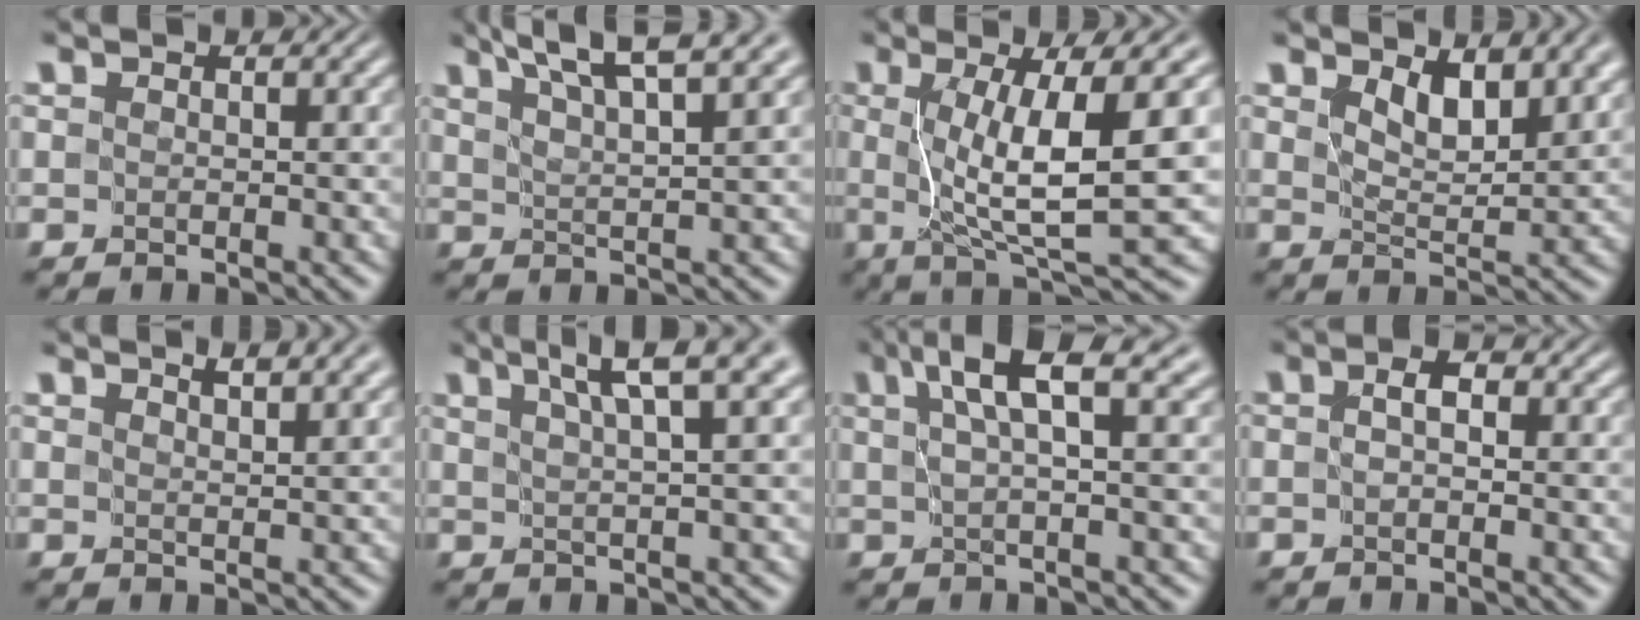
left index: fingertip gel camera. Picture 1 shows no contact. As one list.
[{"total": 7.3, "force": [5.5, 1.2, 4.7], "torque": [-0.056, 0.024, 0.062]}, {"total": 8.5, "force": [0.6, 1.1, 8.4], "torque": [-0.136, -0.004, 0.017]}, {"total": 3.3, "force": [2.3, 1.0, 2.2], "torque": [-0.048, -0.011, 0.042]}, {"total": 2.9, "force": [2.5, 0.3, 1.4], "torque": [-0.005, 0.003, 0.030]}, {"total": 5.5, "force": [3.6, 0.5, 4.2], "torque": [-0.052, 0.017, 0.057]}, {"total": 5.7, "force": [3.1, 0.9, 4.7], "torque": [-0.081, 0.014, 0.054]}, {"total": 1.4, "force": [0.0, 0.4, 1.4], "torque": [-0.020, 0.003, -0.002]}]